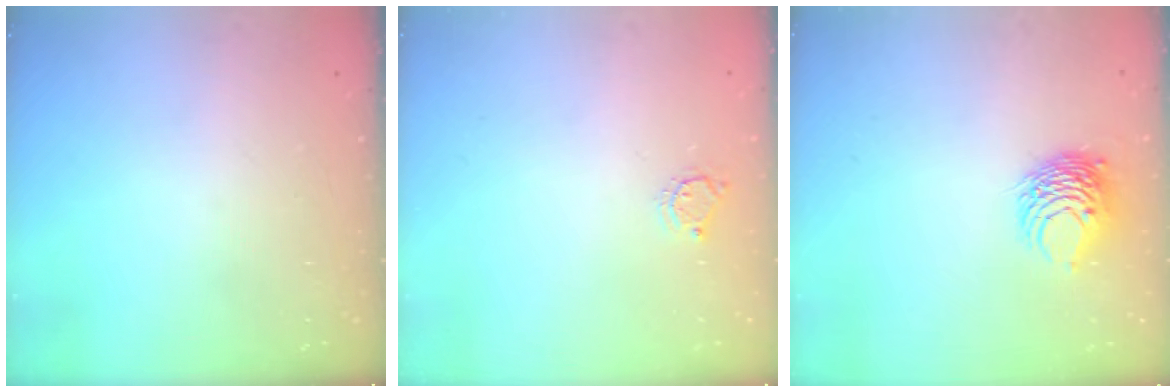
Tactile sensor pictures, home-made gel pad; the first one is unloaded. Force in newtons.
{"total": 3.7, "press": 3.7, "slide": 0.4}
{"total": 8.2, "press": 8.1, "slide": 1.1}